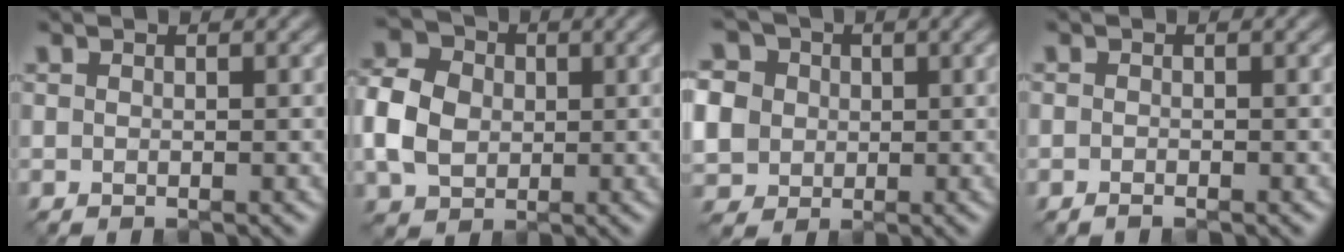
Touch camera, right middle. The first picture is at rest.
{"total": 6.2, "force": [0.0, 5.1, 3.5], "torque": [-0.084, 0.008, -0.009]}
{"total": 10.2, "force": [1.9, 9.0, 4.3], "torque": [-0.113, 0.019, 0.020]}
{"total": 0.6, "force": [-0.5, 0.3, 0.2], "torque": [-0.001, -0.001, -0.009]}